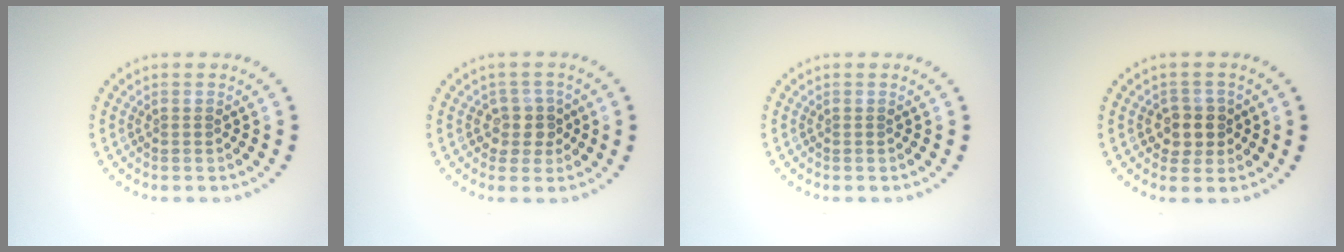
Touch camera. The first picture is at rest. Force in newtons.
{"total": 2.3, "press": 2.0, "slide": 1.1}
{"total": 0.0}
{"total": 2.6, "press": 2.4, "slide": 0.9}